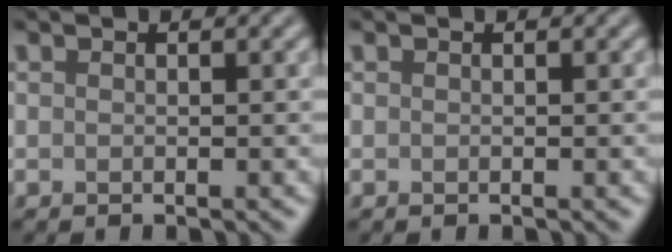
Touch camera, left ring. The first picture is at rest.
{"total": 0.0}